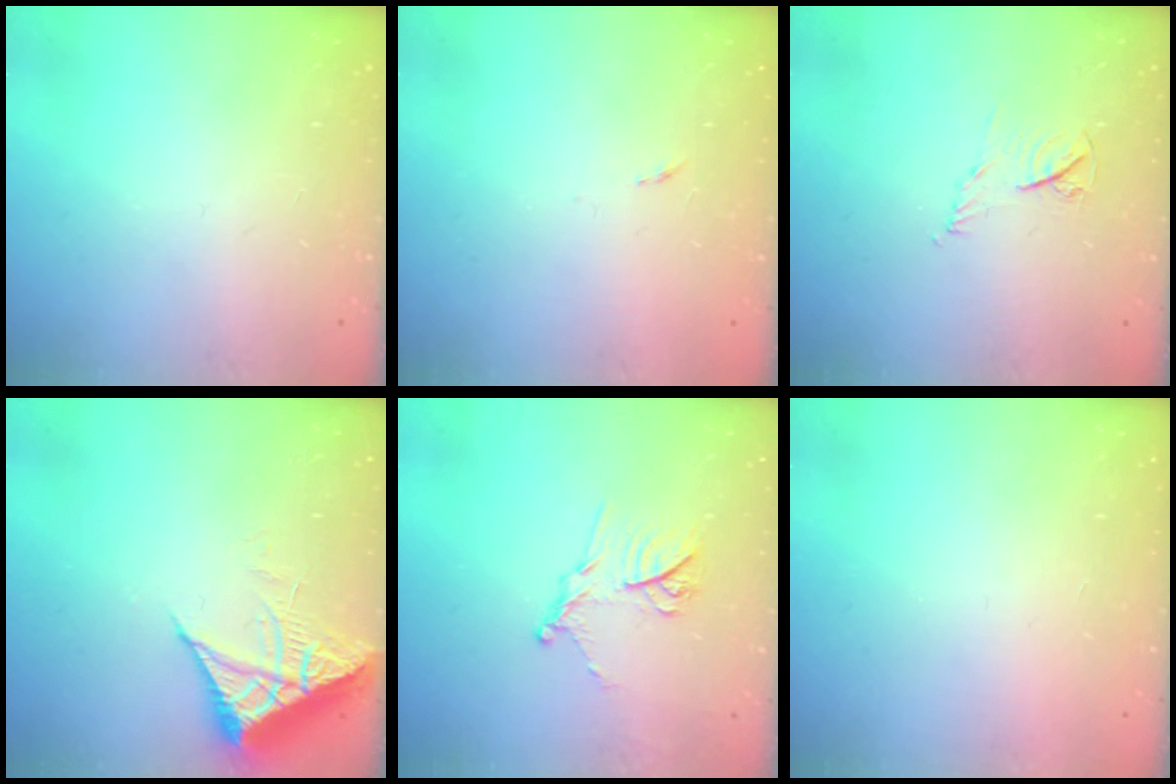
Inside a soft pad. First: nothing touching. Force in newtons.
{"total": 2.6, "press": 2.6, "slide": 0.4}
{"total": 4.4, "press": 4.3, "slide": 0.6}
{"total": 7.0, "press": 7.0, "slide": 0.2}
{"total": 12.6, "press": 12.5, "slide": 0.9}
{"total": 1.5, "press": 1.5, "slide": 0.1}